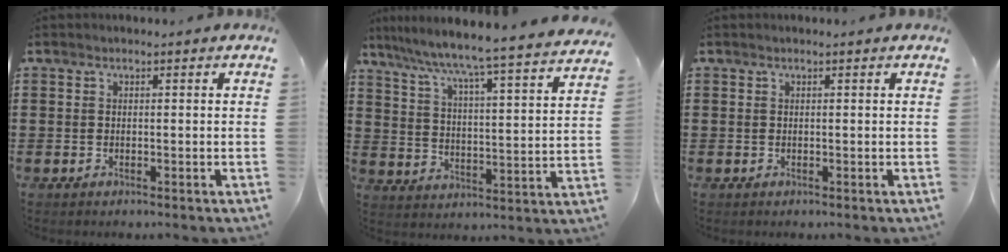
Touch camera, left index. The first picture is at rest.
{"total": 5.3, "force": [4.7, -1.4, 2.2], "torque": [-0.064, -0.057, 0.066]}
{"total": 0.0}